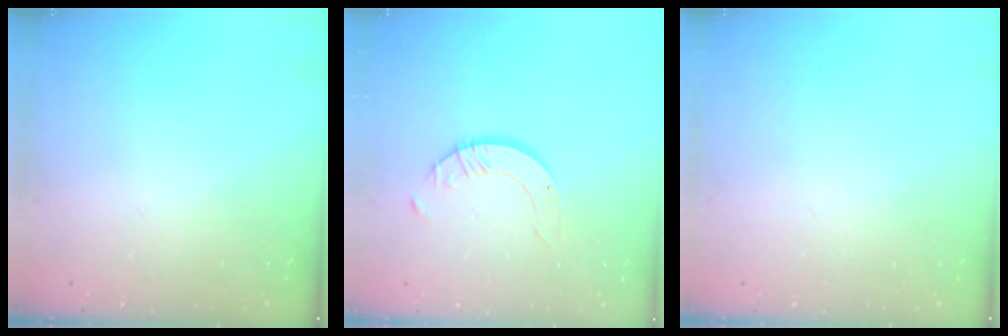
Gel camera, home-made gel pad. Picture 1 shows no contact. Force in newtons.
{"total": 3.5, "press": 3.4, "slide": 0.4}
{"total": 0.0}